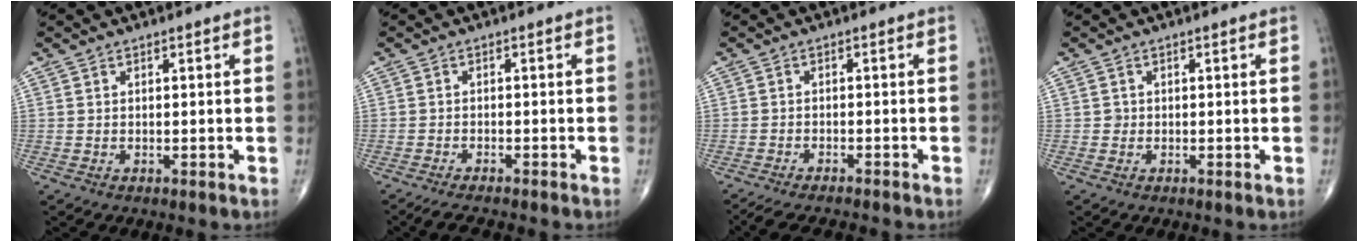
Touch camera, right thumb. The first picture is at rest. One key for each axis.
{"total": 4.4, "fx": -3.8, "fy": 0.6, "fz": 2.0, "tx": -0.043, "ty": 0.002, "tz": -0.066}
{"total": 7.3, "fx": -6.7, "fy": 1.2, "fz": 2.8, "tx": -0.049, "ty": 0.019, "tz": -0.105}
{"total": 0.8, "fx": -0.1, "fy": 0.8, "fz": 0.1, "tx": 0.002, "ty": 0.003, "tz": -0.002}